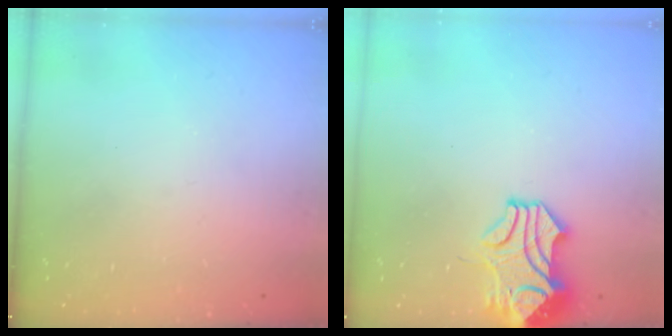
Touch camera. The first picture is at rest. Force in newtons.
{"total": 4.0, "press": 3.8, "slide": 1.1}